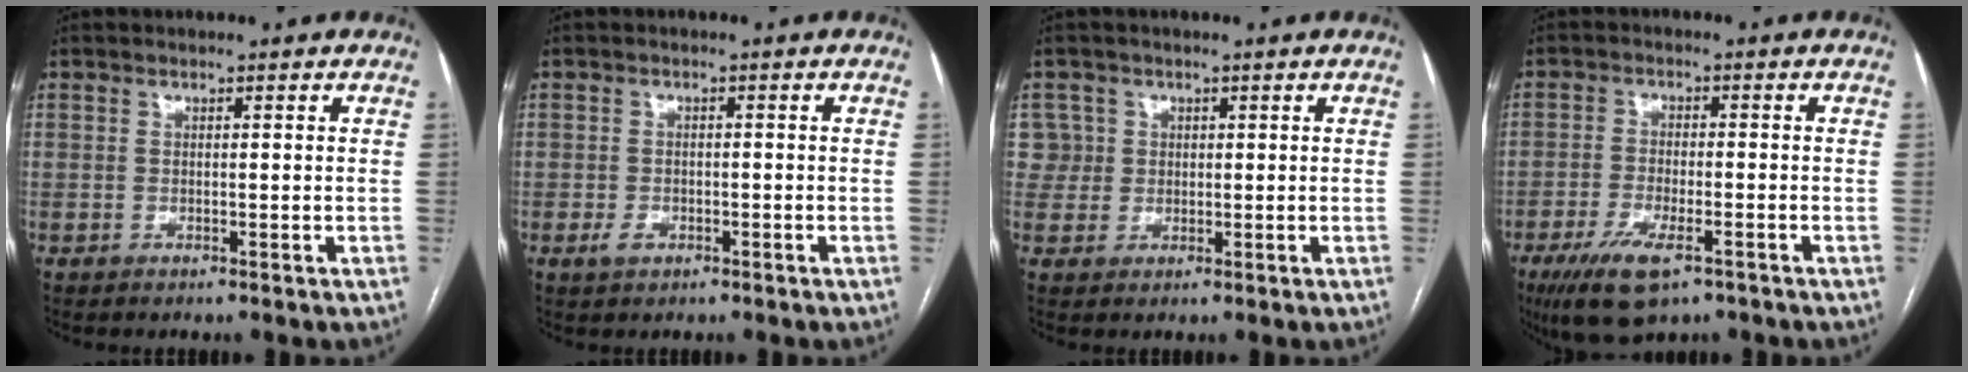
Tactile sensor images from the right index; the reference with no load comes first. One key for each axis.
{"total": 1.9, "fx": -0.9, "fy": 1.3, "fz": 1.0, "tx": -0.012, "ty": 0.004, "tz": -0.009}
{"total": 4.0, "fx": 1.1, "fy": 3.8, "fz": -0.3, "tx": 0.025, "ty": 0.013, "tz": 0.019}
{"total": 8.8, "fx": -5.3, "fy": 2.8, "fz": 6.5, "tx": -0.116, "ty": -0.015, "tz": -0.086}